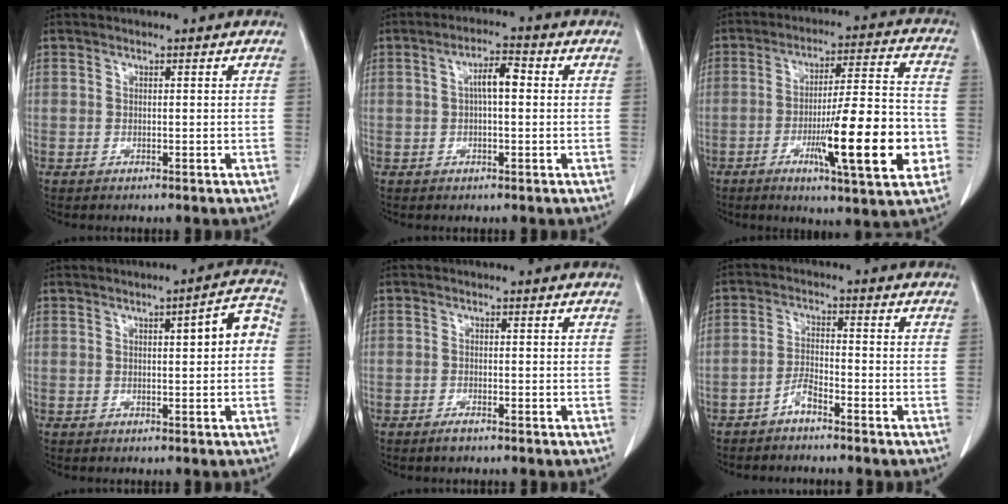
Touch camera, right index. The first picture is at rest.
{"total": 4.1, "force": [0.5, 1.1, 4.0], "torque": [-0.069, 0.014, 0.004]}
{"total": 17.2, "force": [-5.2, 1.7, 16.3], "torque": [-0.245, -0.004, -0.077]}
{"total": 4.9, "force": [0.4, 1.0, 4.8], "torque": [-0.059, 0.020, 0.001]}
{"total": 1.3, "force": [-1.1, 0.2, 0.7], "torque": [-0.016, -0.002, -0.018]}
{"total": 2.9, "force": [-2.4, 0.5, 1.5], "torque": [-0.030, 0.004, -0.049]}